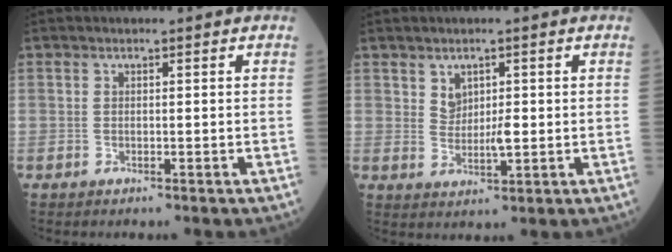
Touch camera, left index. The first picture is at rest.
{"total": 3.3, "force": [0.9, 1.9, 2.5], "torque": [-0.051, 0.004, 0.024]}